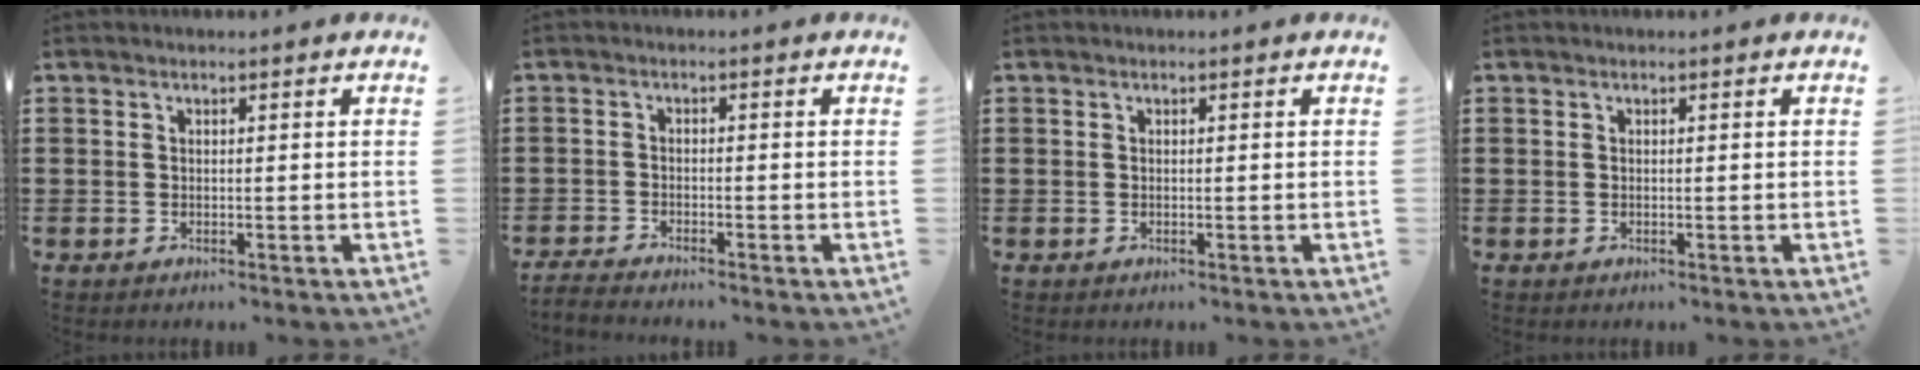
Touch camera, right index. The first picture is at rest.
{"total": 1.8, "force": [-1.8, 0.0, 0.0], "torque": [-0.004, 0.001, -0.037]}
{"total": 0.0}
{"total": 0.0}